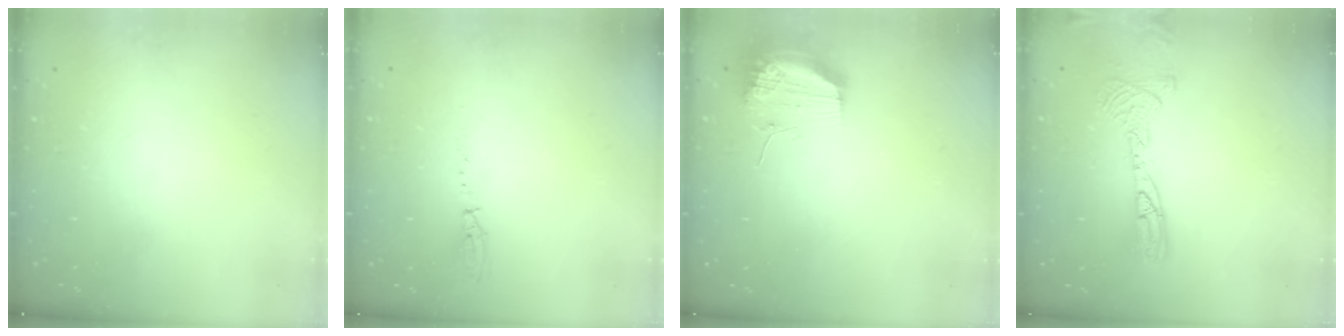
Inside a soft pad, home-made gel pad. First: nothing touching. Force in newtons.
{"total": 3.9, "press": 3.8, "slide": 0.9}
{"total": 13.8, "press": 11.9, "slide": 6.9}
{"total": 11.9, "press": 11.6, "slide": 2.5}